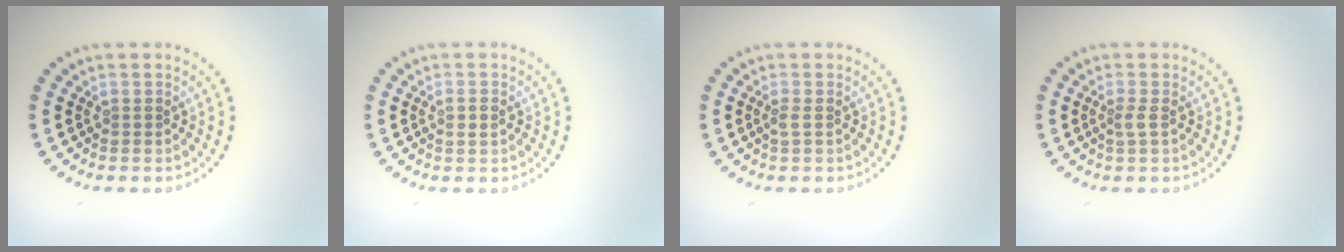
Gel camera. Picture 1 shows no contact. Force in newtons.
{"total": 1.1, "press": 1.0, "slide": 0.4}
{"total": 0.7, "press": 0.6, "slide": 0.4}
{"total": 0.9, "press": 0.7, "slide": 0.5}